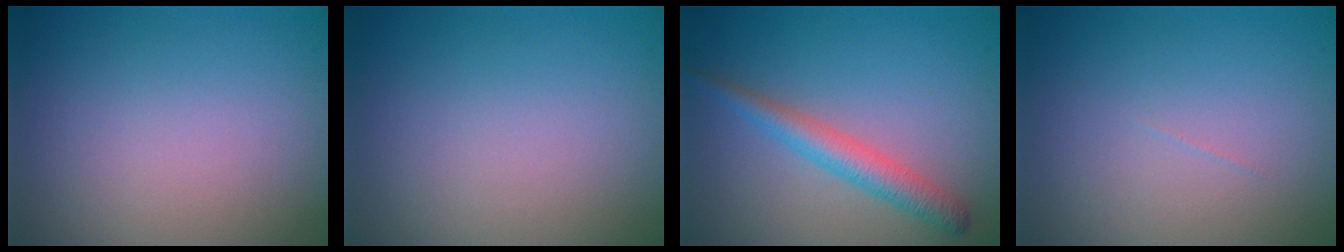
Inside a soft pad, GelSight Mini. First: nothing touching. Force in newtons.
{"total": 0.0}
{"total": 2.8, "press": 2.8, "slide": 0.0}
{"total": 0.0}